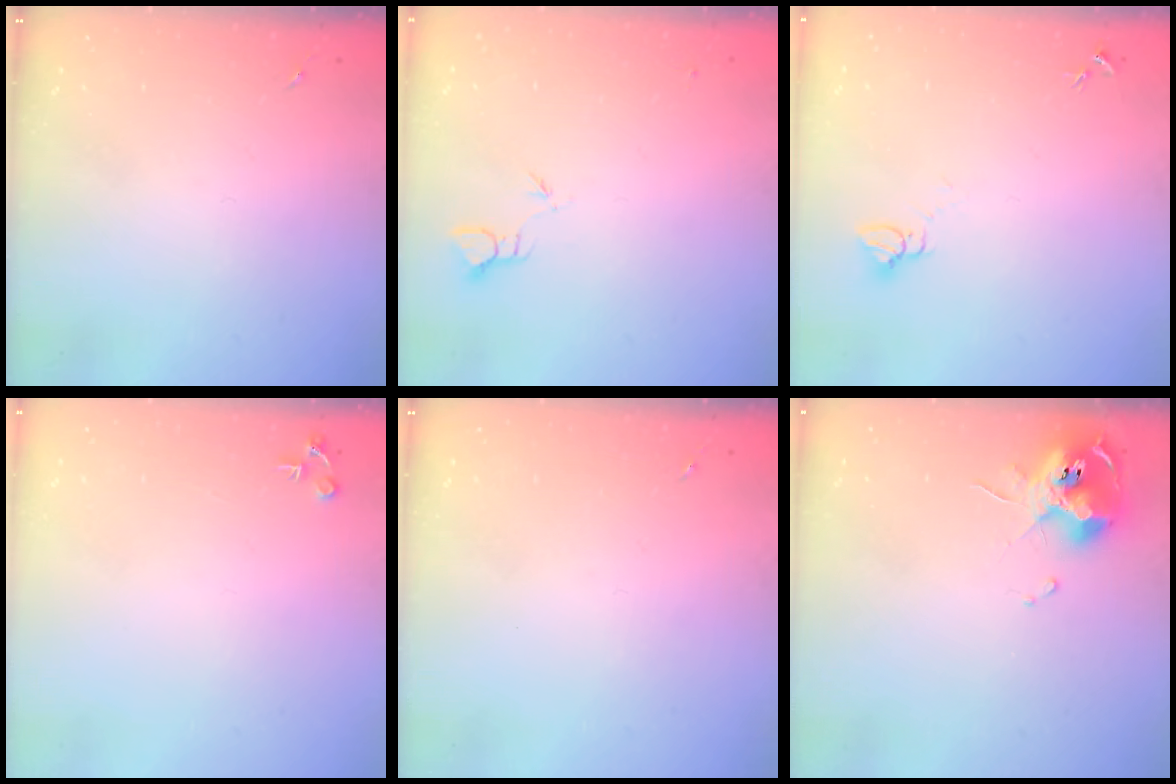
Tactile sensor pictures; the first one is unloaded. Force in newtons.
{"total": 2.0, "press": 2.0, "slide": 0.1}
{"total": 3.2, "press": 3.2, "slide": 0.1}
{"total": 4.3, "press": 4.3, "slide": 0.5}
{"total": 0.0}
{"total": 11.5, "press": 11.4, "slide": 1.8}